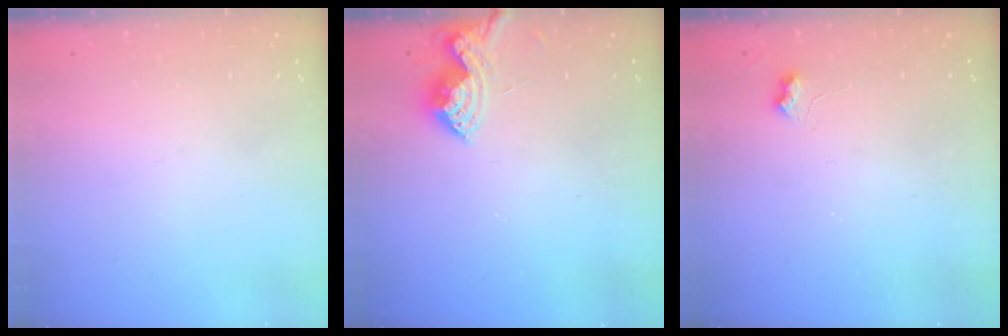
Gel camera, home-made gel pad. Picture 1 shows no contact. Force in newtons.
{"total": 8.3, "press": 8.3, "slide": 0.3}
{"total": 3.7, "press": 3.7, "slide": 0.5}